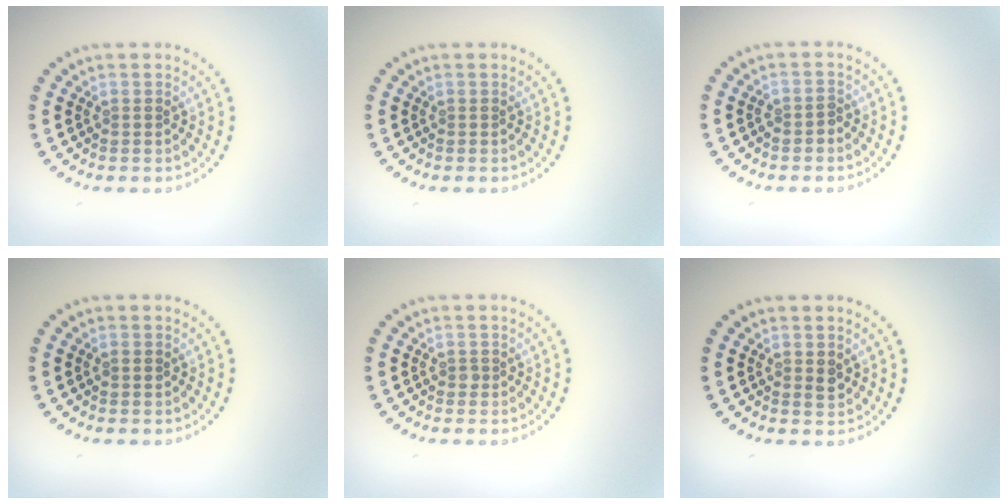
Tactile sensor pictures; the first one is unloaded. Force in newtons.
{"total": 0.0}
{"total": 1.1, "press": 1.0, "slide": 0.5}
{"total": 0.7, "press": 0.7, "slide": 0.1}
{"total": 0.6, "press": 0.5, "slide": 0.3}
{"total": 1.1, "press": 1.1, "slide": 0.0}